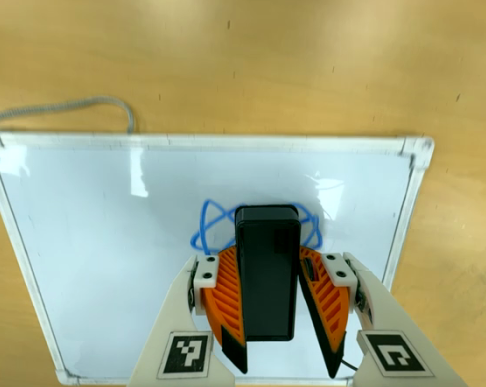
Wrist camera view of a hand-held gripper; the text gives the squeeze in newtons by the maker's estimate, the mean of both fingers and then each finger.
{"total": 11.3, "left": 12.9, "right": 9.7}